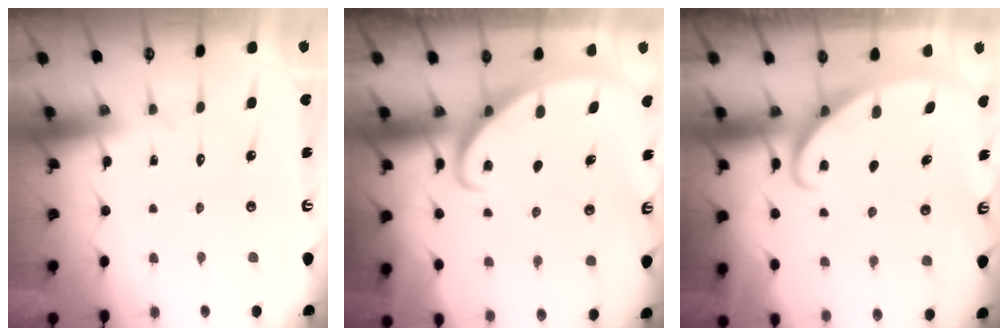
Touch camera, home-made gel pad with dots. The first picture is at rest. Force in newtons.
{"total": 2.5, "press": 2.5, "slide": 0.3}
{"total": 2.4, "press": 2.3, "slide": 0.4}